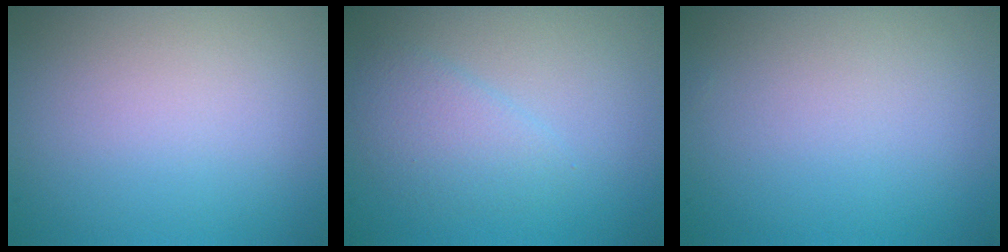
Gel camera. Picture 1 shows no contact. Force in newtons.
{"total": 2.3, "press": 2.3, "slide": 0.1}
{"total": 0.0}